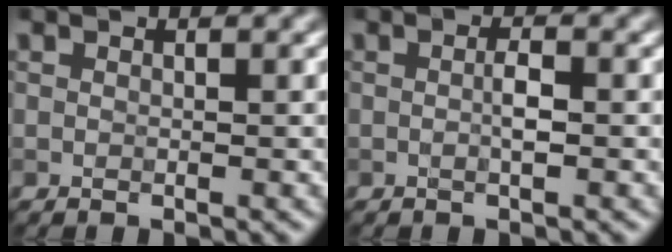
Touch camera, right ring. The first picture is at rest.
{"total": 1.5, "force": [-0.2, 0.2, 1.4], "torque": [-0.025, 0.000, -0.004]}